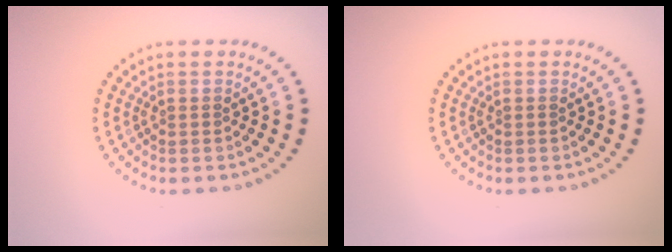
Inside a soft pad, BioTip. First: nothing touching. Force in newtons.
{"total": 0.0}